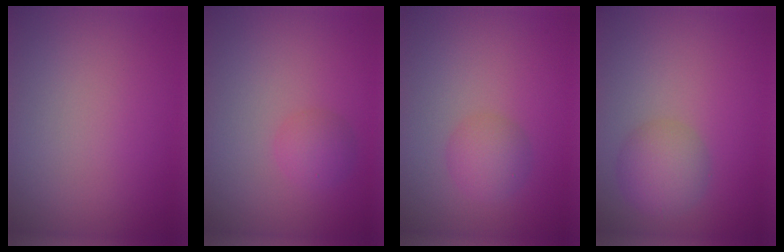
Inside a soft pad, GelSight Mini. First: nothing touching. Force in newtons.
{"total": 1.8, "press": 1.7, "slide": 0.2}
{"total": 2.4, "press": 2.4, "slide": 0.1}
{"total": 3.4, "press": 3.4, "slide": 0.1}